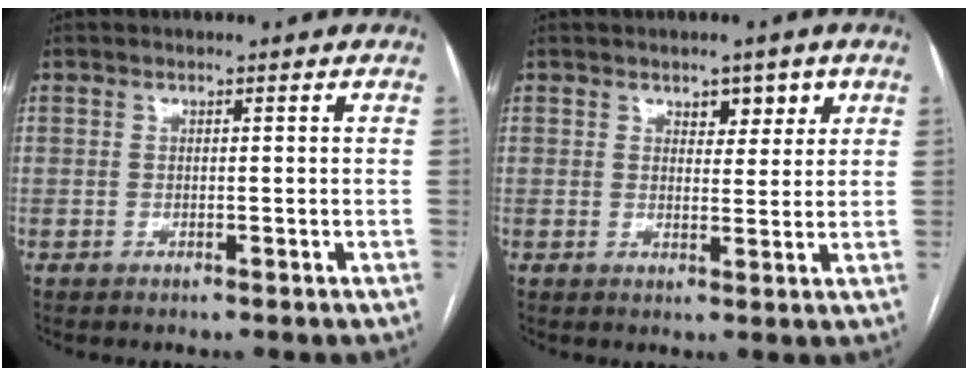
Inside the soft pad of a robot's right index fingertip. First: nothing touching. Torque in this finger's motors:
{"motor_torque": [0.06, 0.00, 0.02, 0.03]}